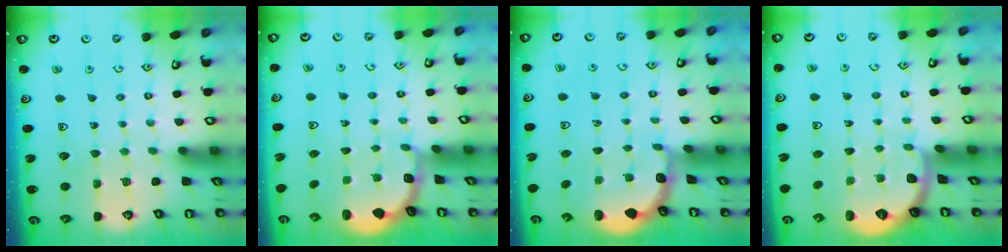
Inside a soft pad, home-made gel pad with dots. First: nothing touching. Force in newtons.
{"total": 1.9, "press": 1.8, "slide": 0.8}
{"total": 1.7, "press": 1.4, "slide": 0.9}
{"total": 1.6, "press": 1.6, "slide": 0.1}